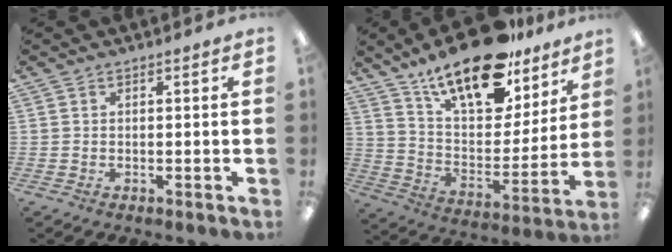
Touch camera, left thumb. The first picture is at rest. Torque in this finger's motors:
{"motor_torque": [0.56, 0.91, 1.19, -1.58, 0.20]}